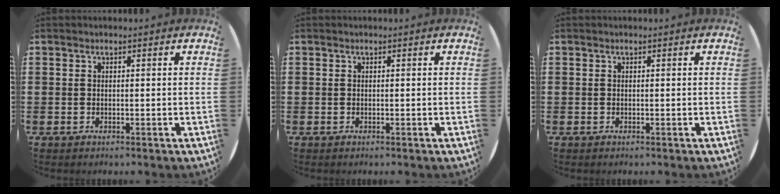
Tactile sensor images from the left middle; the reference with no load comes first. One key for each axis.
{"total": 0.0}
{"total": 0.0}